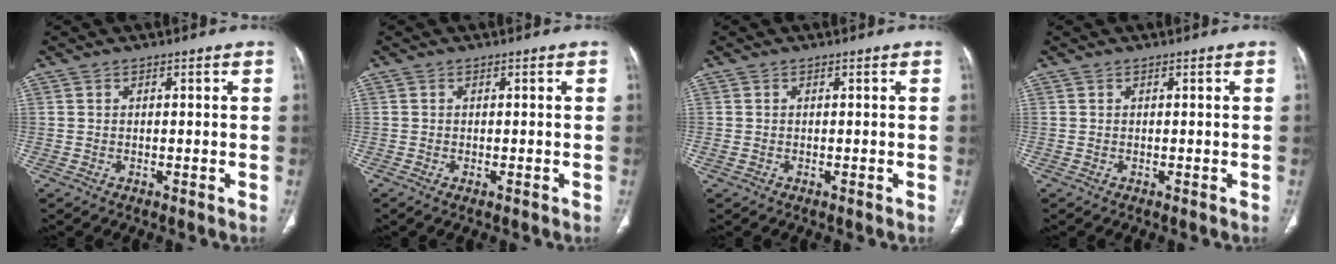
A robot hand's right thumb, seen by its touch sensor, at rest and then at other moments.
{"total": 1.0, "force": [-0.4, 0.4, 0.8], "torque": [-0.014, -0.001, -0.004]}
{"total": 0.7, "force": [-0.2, 0.5, 0.4], "torque": [-0.014, 0.000, -0.002]}
{"total": 0.0}